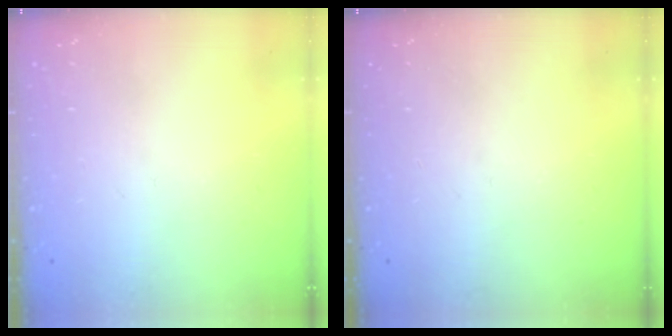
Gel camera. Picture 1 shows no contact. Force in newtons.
{"total": 0.0}